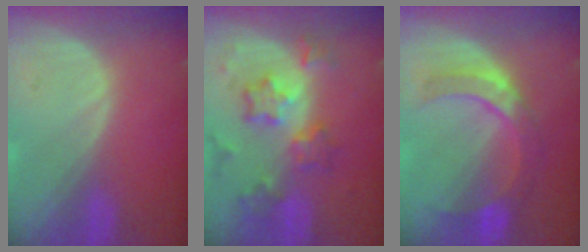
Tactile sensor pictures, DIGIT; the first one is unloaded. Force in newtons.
{"total": 8.6, "press": 7.6, "slide": 4.0}
{"total": 7.0, "press": 6.9, "slide": 1.0}